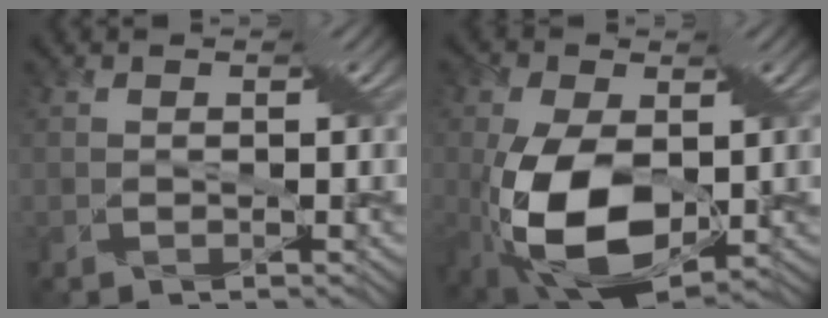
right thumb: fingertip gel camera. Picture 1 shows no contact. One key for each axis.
{"total": 13.4, "fx": -2.2, "fy": 7.6, "fz": 10.9, "tx": -0.228, "ty": -0.027, "tz": -0.034}